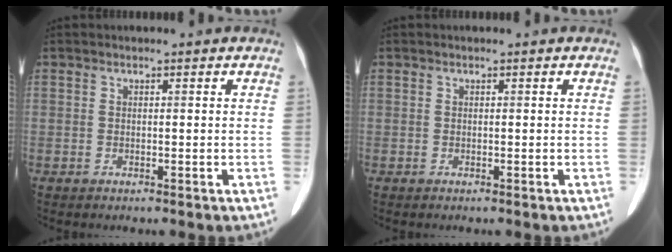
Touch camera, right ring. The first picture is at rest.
{"total": 0.0}